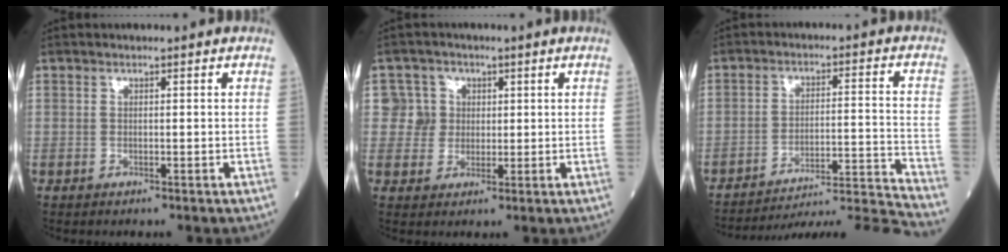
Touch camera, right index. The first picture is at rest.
{"total": 4.6, "force": [1.1, 4.5, -0.1], "torque": [0.012, 0.012, 0.019]}
{"total": 15.9, "force": [-15.2, -4.0, 2.5], "torque": [-0.012, 0.009, -0.223]}